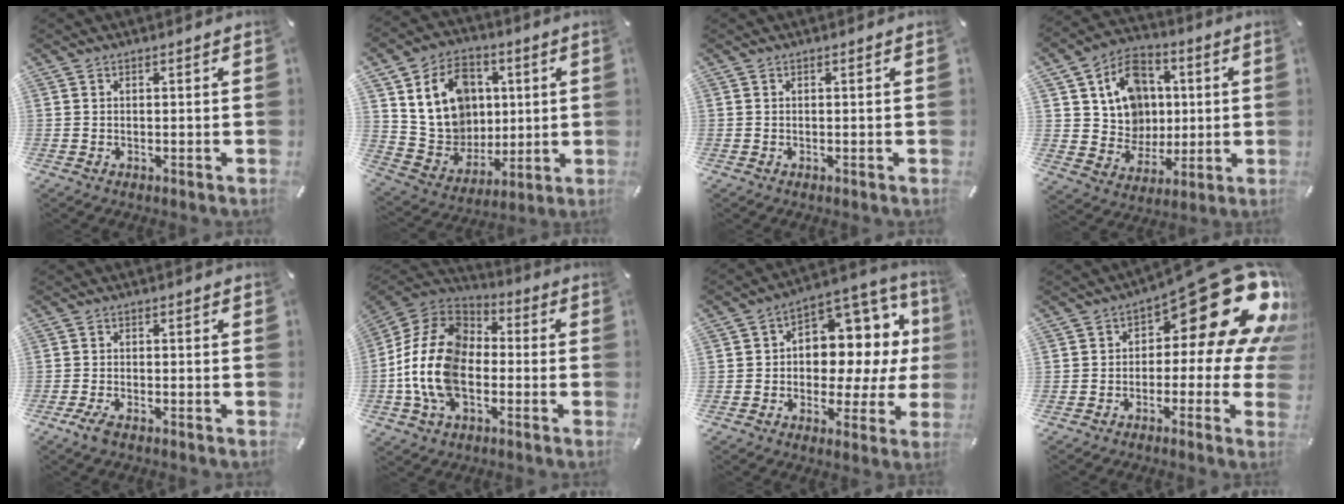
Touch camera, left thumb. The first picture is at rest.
{"total": 16.4, "force": [4.2, 14.1, 7.3], "torque": [-0.124, -0.004, 0.090]}
{"total": 0.0}
{"total": 13.6, "force": [2.3, 12.6, 4.7], "torque": [-0.080, -0.001, 0.055]}
{"total": 2.8, "force": [-1.8, 0.9, 1.9], "torque": [-0.043, 0.002, -0.036]}
{"total": 16.9, "force": [-4.3, 11.9, 11.2], "torque": [-0.258, 0.028, -0.086]}
{"total": 11.3, "force": [1.5, 9.0, 6.7], "torque": [-0.078, -0.031, 0.032]}
{"total": 25.4, "force": [10.5, 10.6, 20.5], "torque": [-0.253, -0.077, 0.180]}